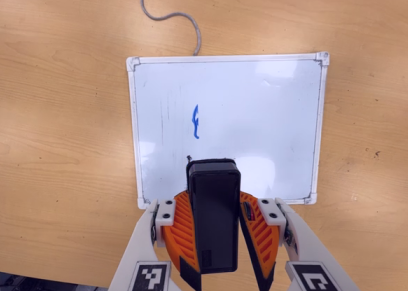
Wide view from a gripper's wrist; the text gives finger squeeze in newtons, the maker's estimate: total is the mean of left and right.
{"total": 9.1, "left": 9.4, "right": 8.7}